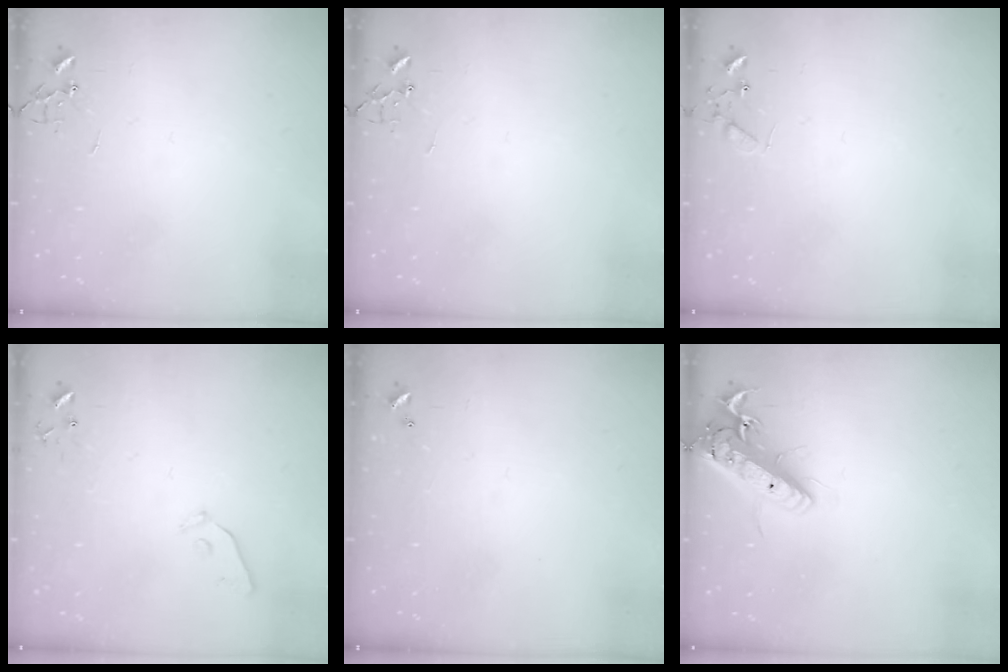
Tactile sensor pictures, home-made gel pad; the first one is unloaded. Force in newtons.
{"total": 0.0}
{"total": 6.1, "press": 6.1, "slide": 0.5}
{"total": 4.0, "press": 4.0, "slide": 0.5}
{"total": 0.0}
{"total": 17.6, "press": 17.2, "slide": 3.6}